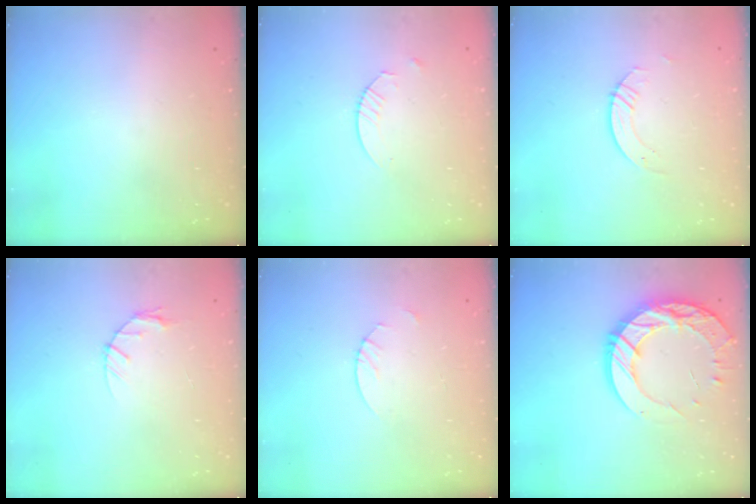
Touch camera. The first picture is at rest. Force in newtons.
{"total": 2.4, "press": 2.4, "slide": 0.3}
{"total": 2.2, "press": 2.2, "slide": 0.2}
{"total": 3.3, "press": 3.2, "slide": 0.5}
{"total": 1.8, "press": 1.8, "slide": 0.2}
{"total": 20.4, "press": 20.3, "slide": 1.7}